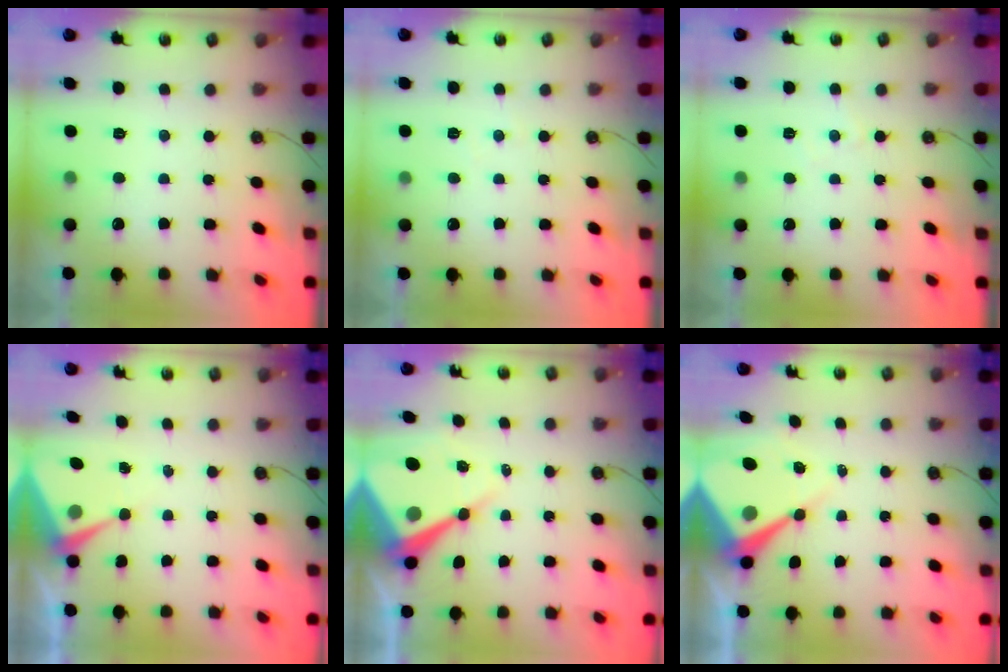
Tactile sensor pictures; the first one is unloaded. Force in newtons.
{"total": 2.7, "press": 2.7, "slide": 0.4}
{"total": 3.2, "press": 3.2, "slide": 0.4}
{"total": 7.2, "press": 7.2, "slide": 0.4}
{"total": 13.4, "press": 13.3, "slide": 1.4}
{"total": 11.5, "press": 11.4, "slide": 1.0}